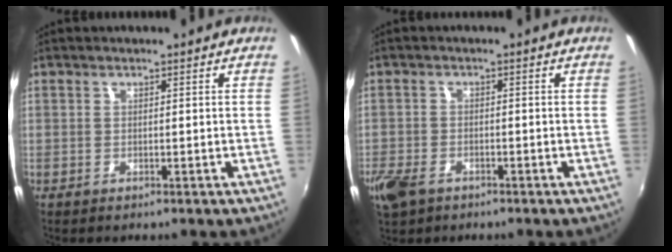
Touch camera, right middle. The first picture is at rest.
{"total": 7.3, "force": [-4.6, 4.2, 3.9], "torque": [-0.108, -0.018, -0.089]}